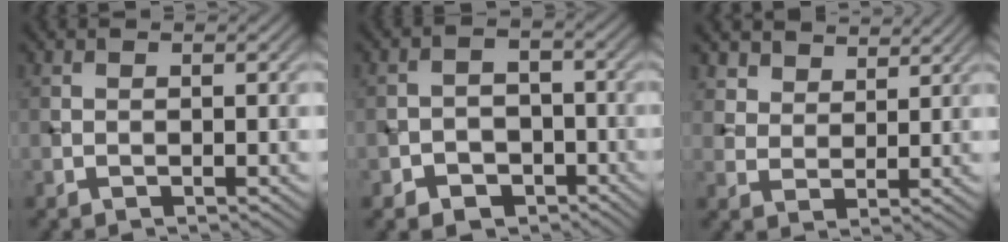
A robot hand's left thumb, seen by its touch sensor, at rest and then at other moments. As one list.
[{"total": 4.7, "force": [-2.7, 3.5, 1.8], "torque": [-0.019, 0.002, -0.052]}, {"total": 4.5, "force": [3.6, 2.4, 1.3], "torque": [-0.040, -0.018, 0.089]}]